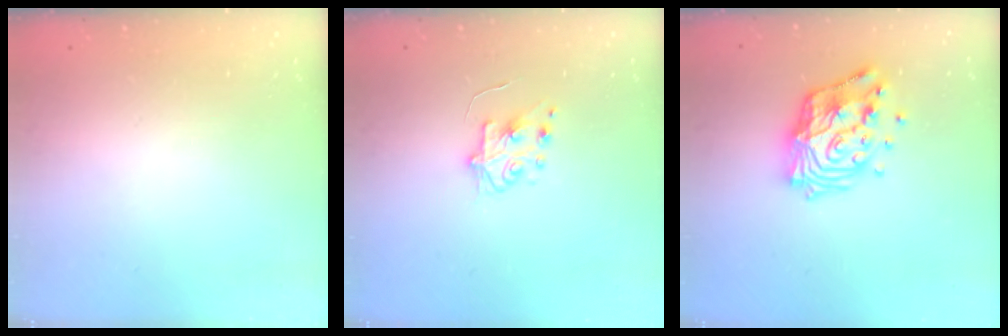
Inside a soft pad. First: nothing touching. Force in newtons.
{"total": 5.8, "press": 5.8, "slide": 0.6}
{"total": 15.7, "press": 15.7, "slide": 1.4}